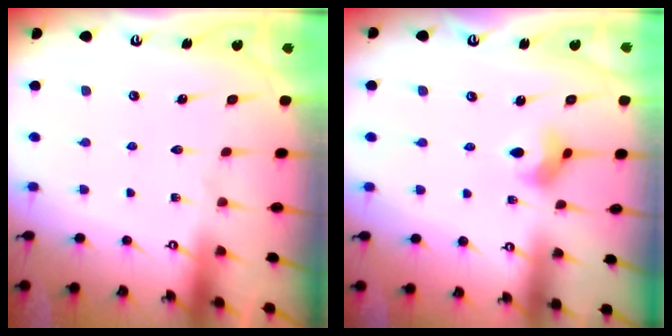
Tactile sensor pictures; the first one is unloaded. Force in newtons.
{"total": 4.4, "press": 4.3, "slide": 0.7}